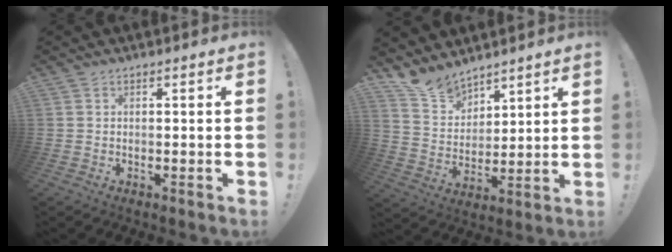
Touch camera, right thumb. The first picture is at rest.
{"total": 11.2, "force": [9.8, 5.0, 2.2], "torque": [-0.063, -0.073, 0.194]}